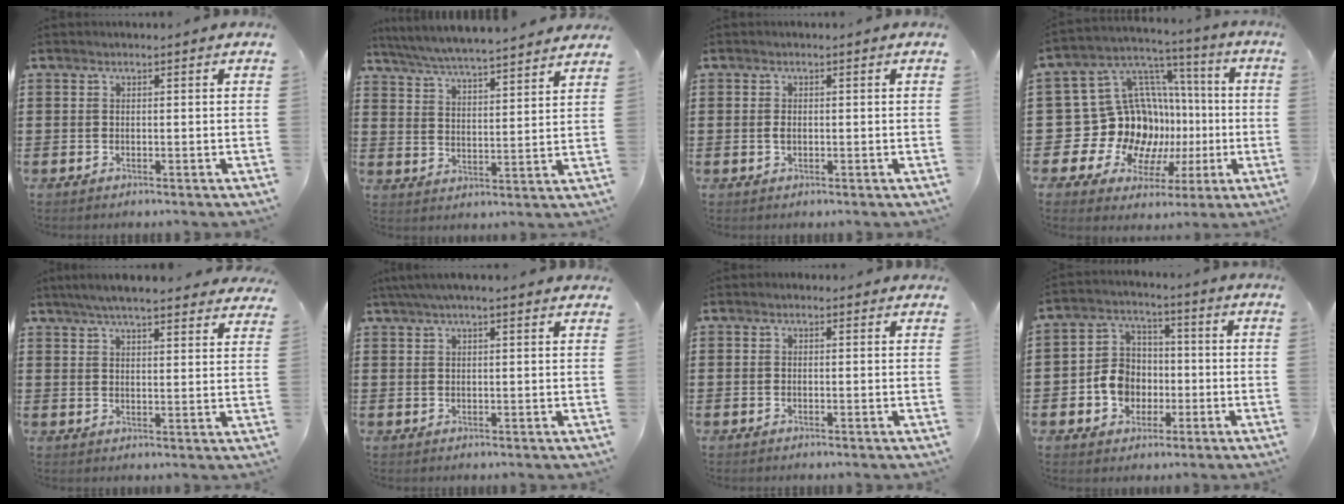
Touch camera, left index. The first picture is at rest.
{"total": 5.7, "force": [5.5, -0.5, 1.3], "torque": [-0.050, -0.036, 0.094]}
{"total": 1.2, "force": [-0.1, 0.7, 1.0], "torque": [-0.021, 0.001, -0.003]}
{"total": 18.1, "force": [-2.0, 16.2, 8.0], "torque": [-0.182, -0.036, 0.008]}
{"total": 5.6, "force": [5.1, 0.3, 2.2], "torque": [-0.058, -0.014, 0.093]}
{"total": 3.3, "force": [2.4, 0.4, 2.1], "torque": [-0.047, 0.005, 0.044]}
{"total": 0.7, "force": [0.0, 0.5, 0.4], "torque": [-0.009, 0.004, -0.001]}
{"total": 7.2, "force": [-1.5, 6.5, 2.8], "torque": [-0.082, 0.021, -0.027]}